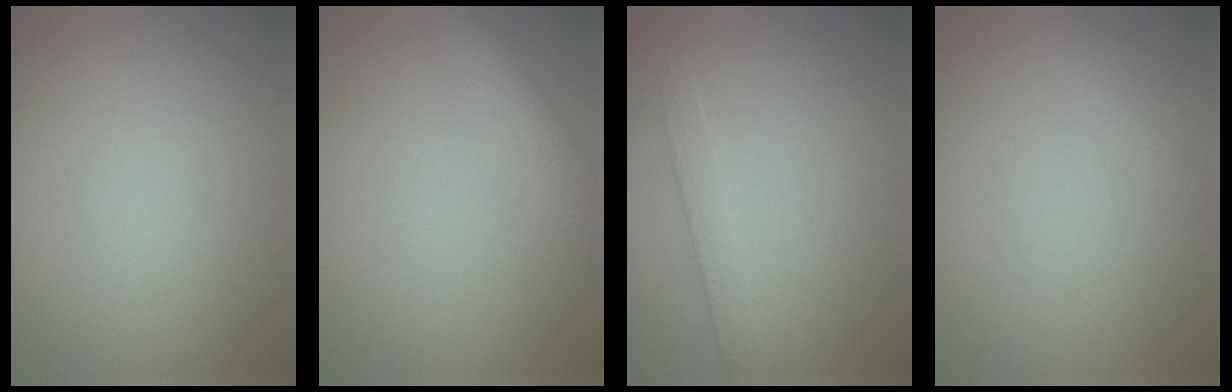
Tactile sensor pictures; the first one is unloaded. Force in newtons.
{"total": 4.6, "press": 4.6, "slide": 0.3}
{"total": 2.1, "press": 2.1, "slide": 0.1}
{"total": 1.3, "press": 1.3, "slide": 0.1}